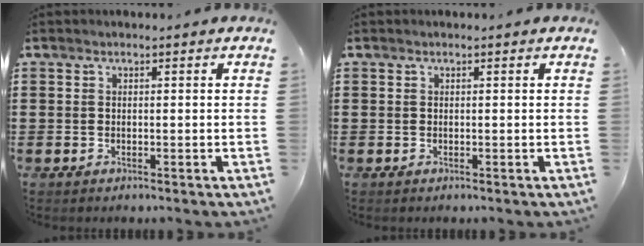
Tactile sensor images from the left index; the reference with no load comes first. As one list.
[{"total": 0.0}]